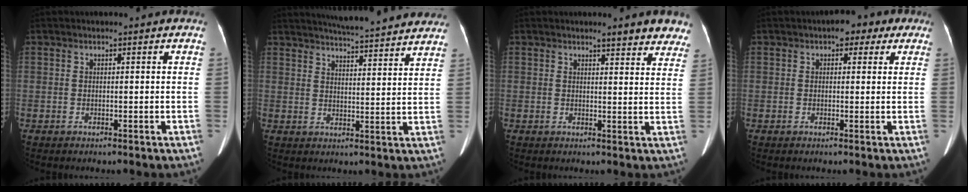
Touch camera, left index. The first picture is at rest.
{"total": 19.6, "force": [17.9, 1.5, 7.8], "torque": [-0.116, -0.001, 0.229]}
{"total": 6.6, "force": [5.8, 1.1, 2.8], "torque": [-0.017, -0.005, 0.056]}
{"total": 3.9, "force": [2.1, 2.4, 2.3], "torque": [-0.021, 0.025, 0.024]}